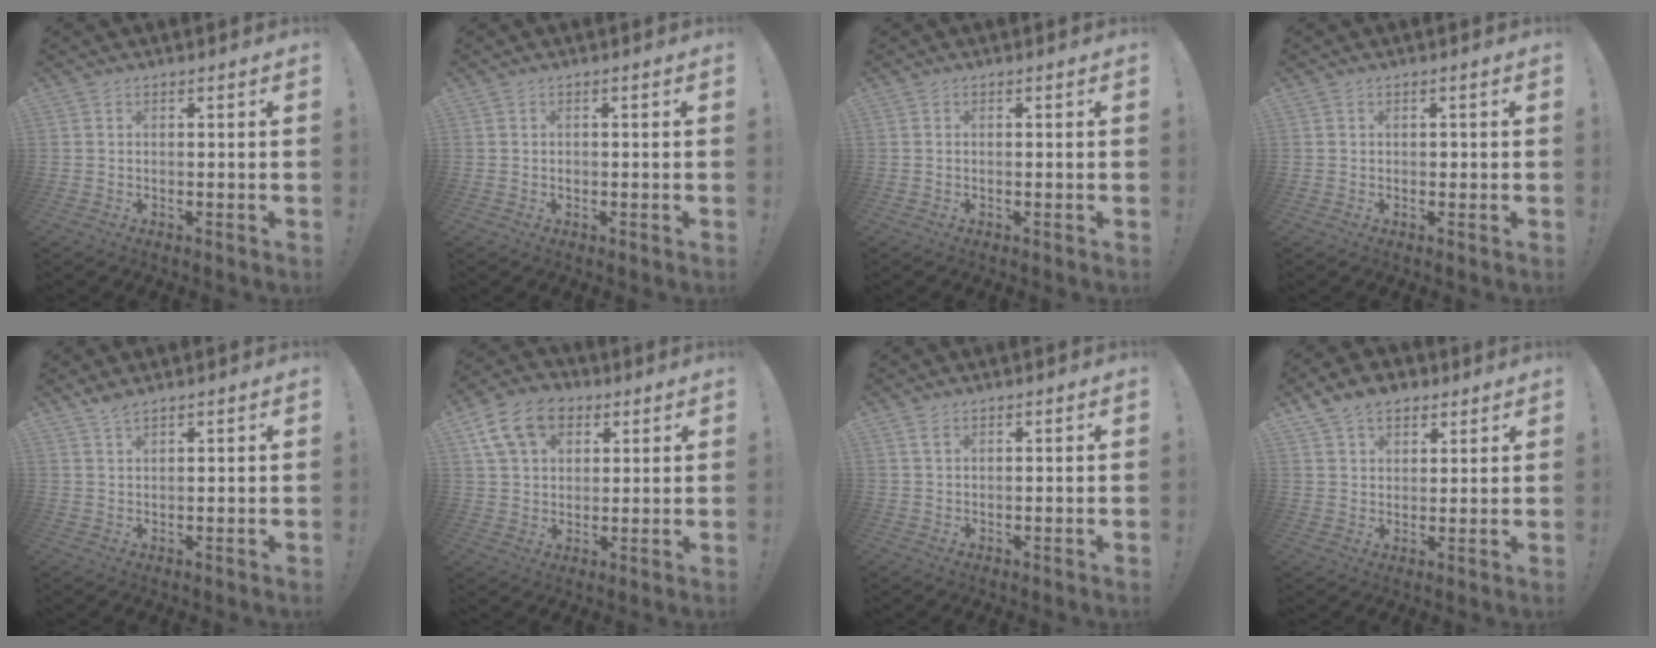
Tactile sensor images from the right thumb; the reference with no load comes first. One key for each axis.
{"total": 0.6, "fx": -0.2, "fy": 0.6, "fz": 0.1, "tx": -0.003, "ty": 0.003, "tz": -0.004}
{"total": 0.0}
{"total": 0.8, "fx": -0.2, "fy": 0.7, "fz": 0.4, "tx": -0.010, "ty": 0.005, "tz": -0.004}
{"total": 2.6, "fx": 2.1, "fy": 0.6, "fz": 1.4, "tx": -0.027, "ty": -0.009, "tz": 0.036}
{"total": 14.3, "fx": 6.5, "fy": 10.1, "fz": 7.7, "tx": -0.123, "ty": -0.018, "tz": 0.128}
{"total": 1.8, "fx": 1.0, "fy": 0.8, "fz": 1.2, "tx": -0.019, "ty": -0.001, "tz": 0.017}
{"total": 8.0, "fx": 5.3, "fy": 5.2, "fz": 2.8, "tx": -0.045, "ty": -0.020, "tz": 0.101}